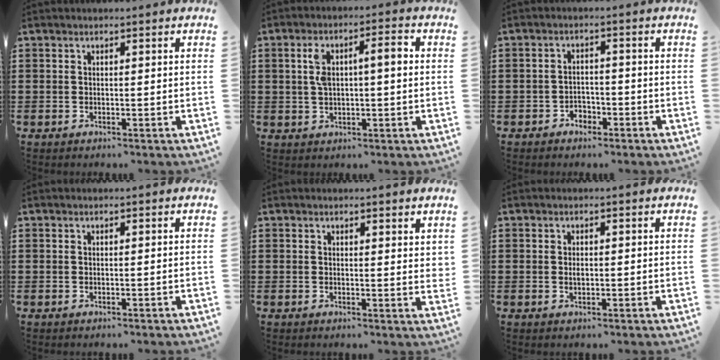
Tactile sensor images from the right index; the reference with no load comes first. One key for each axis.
{"total": 5.9, "fx": 0.9, "fy": 2.0, "fz": 5.4, "tx": -0.106, "ty": 0.011, "tz": 0.012}
{"total": 2.2, "fx": -1.7, "fy": 1.3, "fz": 0.4, "tx": -0.015, "ty": 0.000, "tz": -0.036}
{"total": 0.0}
{"total": 1.4, "fx": 1.2, "fy": 0.6, "fz": 0.5, "tx": -0.005, "ty": 0.002, "tz": 0.020}
{"total": 1.1, "fx": 0.1, "fy": 0.4, "fz": 1.0, "tx": -0.022, "ty": -0.001, "tz": 0.001}